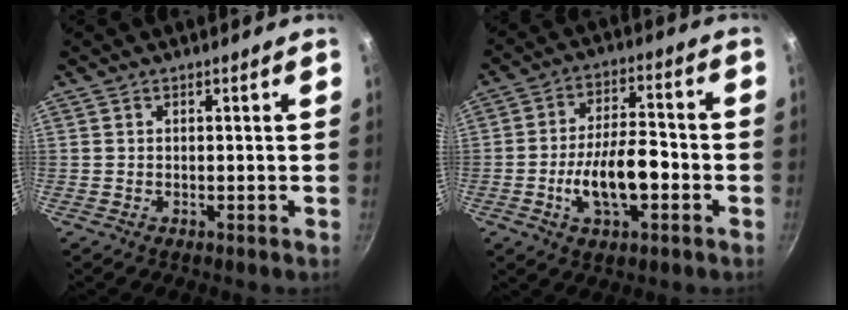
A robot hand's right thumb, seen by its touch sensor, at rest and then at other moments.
{"total": 12.1, "force": [-3.5, 5.7, 10.1], "torque": [-0.160, 0.035, -0.061]}